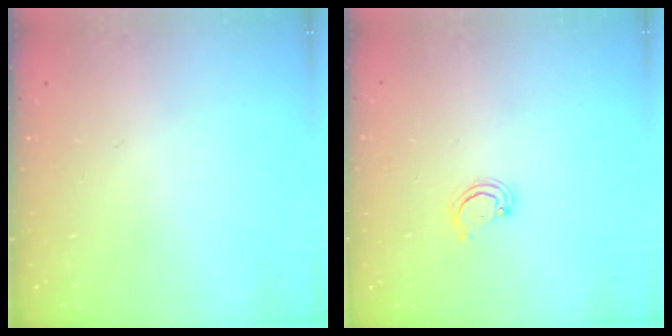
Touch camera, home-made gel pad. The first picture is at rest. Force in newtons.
{"total": 2.6, "press": 2.6, "slide": 0.3}